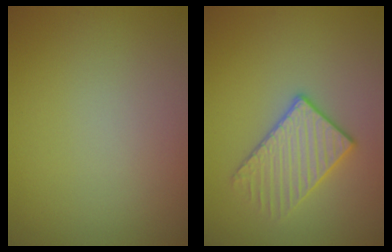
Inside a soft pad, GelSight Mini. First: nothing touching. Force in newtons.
{"total": 3.0, "press": 2.9, "slide": 0.8}